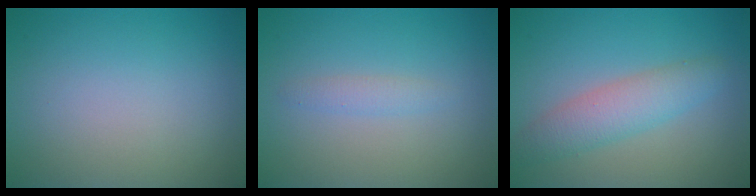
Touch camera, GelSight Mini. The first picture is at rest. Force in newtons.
{"total": 1.2, "press": 1.2, "slide": 0.1}
{"total": 3.7, "press": 3.7, "slide": 0.1}